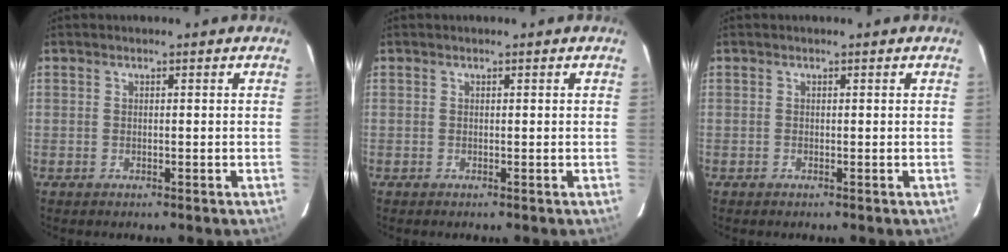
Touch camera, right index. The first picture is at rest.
{"total": 0.0}
{"total": 0.0}